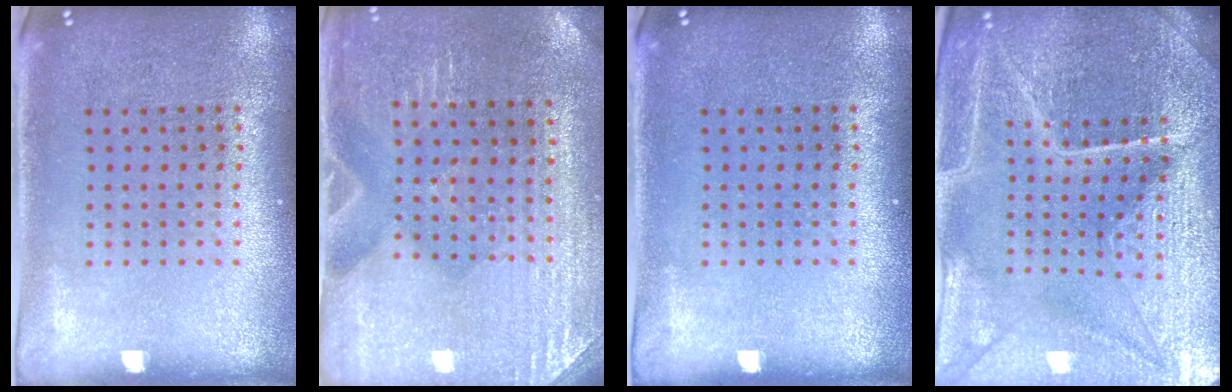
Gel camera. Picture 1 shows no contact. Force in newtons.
{"total": 3.0, "press": 3.0, "slide": 0.2}
{"total": 0.0}
{"total": 5.3, "press": 4.9, "slide": 1.9}